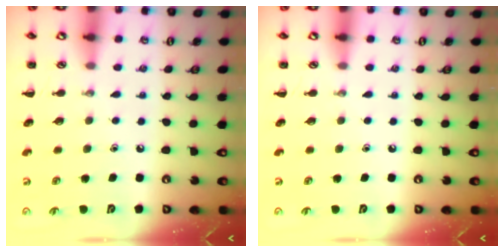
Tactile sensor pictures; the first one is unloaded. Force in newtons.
{"total": 0.0}